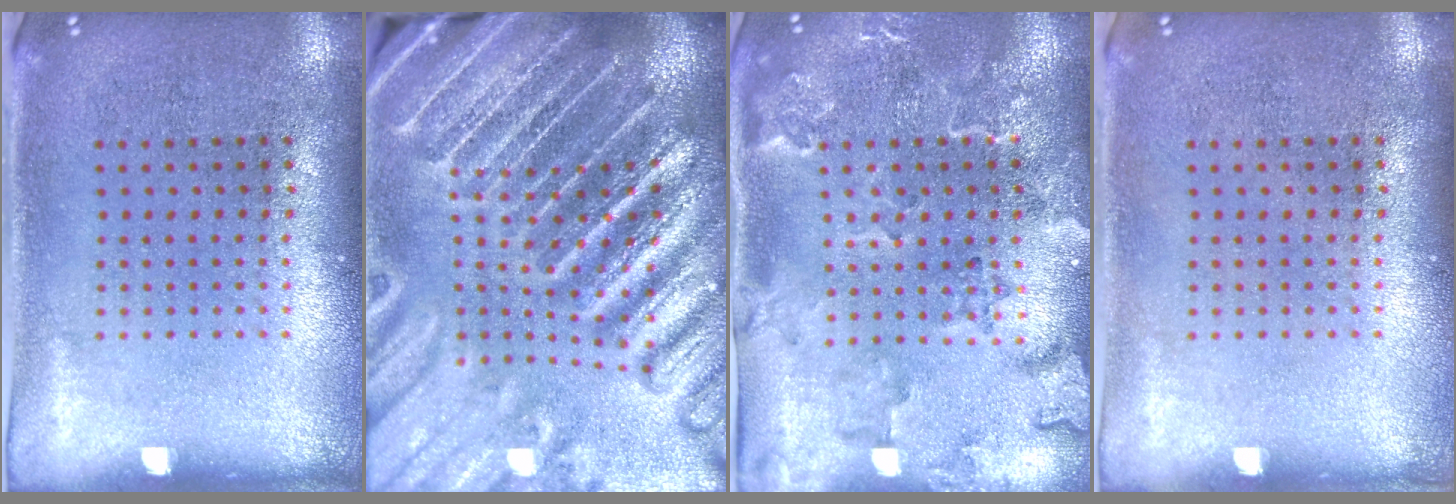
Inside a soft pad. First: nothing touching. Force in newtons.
{"total": 5.7, "press": 5.0, "slide": 2.8}
{"total": 2.4, "press": 2.2, "slide": 1.1}
{"total": 0.0}